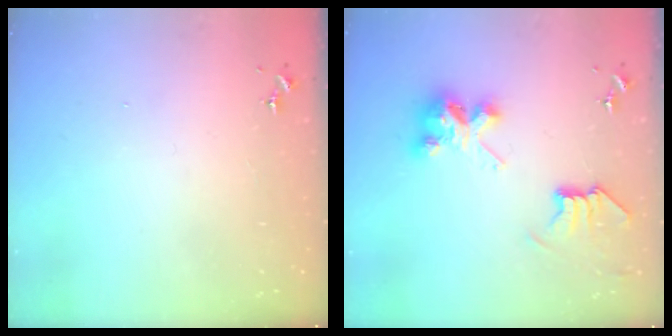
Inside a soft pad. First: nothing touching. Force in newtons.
{"total": 7.8, "press": 7.8, "slide": 0.0}